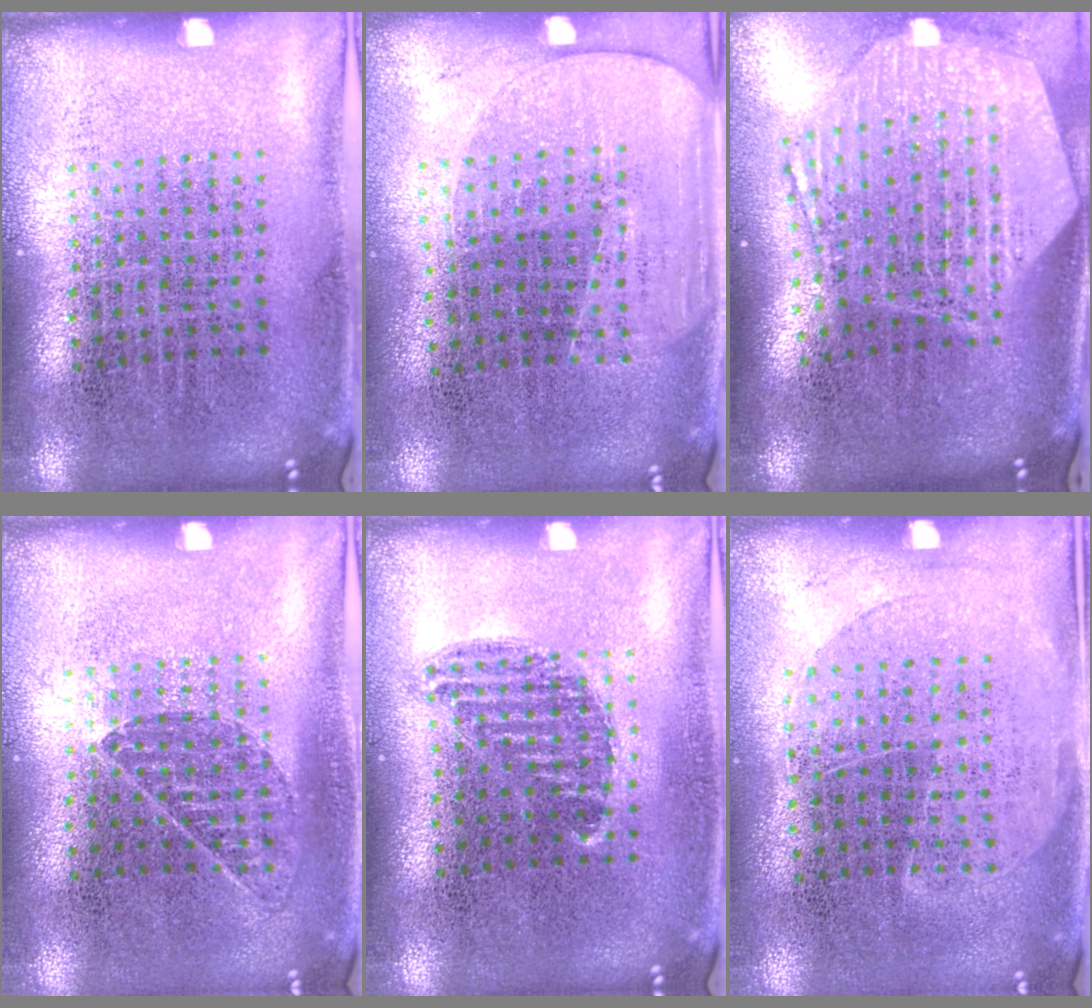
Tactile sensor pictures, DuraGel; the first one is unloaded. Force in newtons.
{"total": 1.6, "press": 1.4, "slide": 0.9}
{"total": 2.9, "press": 2.4, "slide": 1.7}
{"total": 0.9, "press": 0.7, "slide": 0.5}
{"total": 0.8, "press": 0.6, "slide": 0.4}
{"total": 1.3, "press": 1.1, "slide": 0.7}